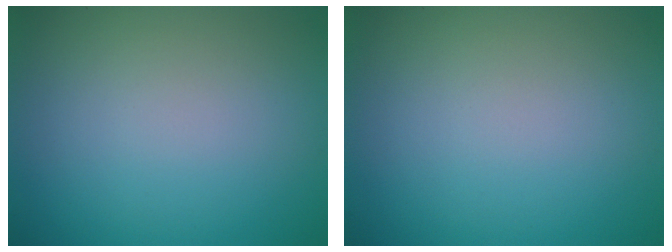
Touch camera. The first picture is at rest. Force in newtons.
{"total": 0.0}